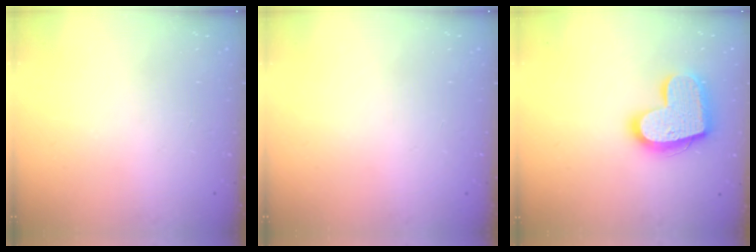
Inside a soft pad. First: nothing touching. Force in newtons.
{"total": 0.0}
{"total": 17.3, "press": 17.3, "slide": 1.1}